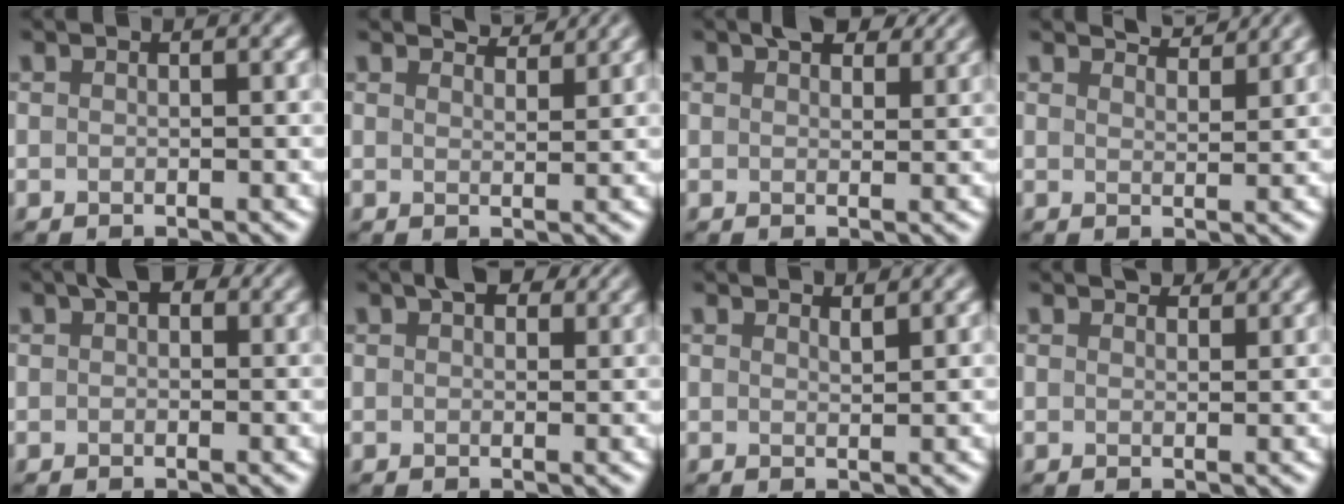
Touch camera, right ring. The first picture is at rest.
{"total": 2.7, "force": [2.6, 0.2, 0.6], "torque": [-0.010, 0.001, 0.035]}
{"total": 3.5, "force": [2.4, 1.6, 1.9], "torque": [-0.026, 0.005, 0.039]}
{"total": 3.0, "force": [2.9, 0.3, 0.8], "torque": [-0.010, 0.000, 0.038]}
{"total": 2.0, "force": [1.0, 1.2, 1.3], "torque": [-0.011, 0.005, 0.010]}
{"total": 2.7, "force": [1.6, 1.5, 1.6], "torque": [-0.016, 0.003, 0.024]}
{"total": 1.1, "force": [1.1, 0.1, 0.3], "torque": [-0.001, 0.001, 0.017]}
{"total": 2.1, "force": [1.9, 0.6, 0.7], "torque": [-0.013, 0.000, 0.028]}